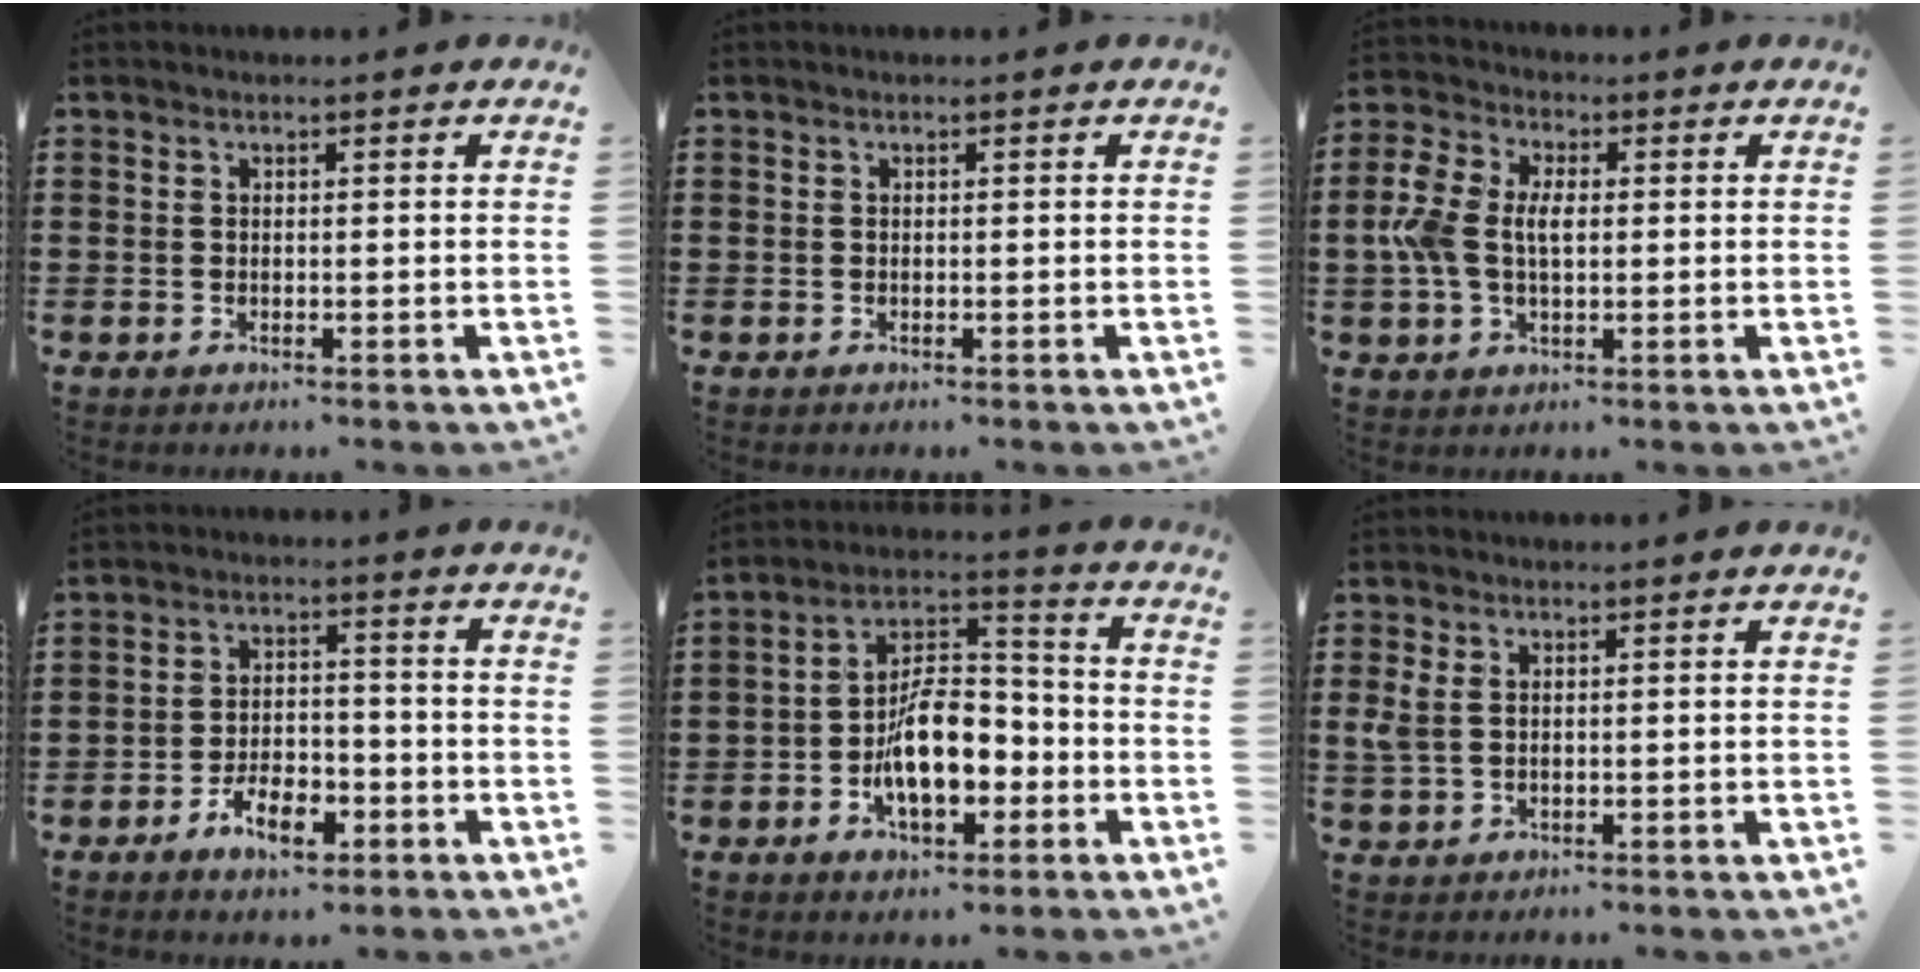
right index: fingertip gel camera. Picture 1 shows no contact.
{"total": 0.0}
{"total": 6.3, "force": [-0.2, 3.9, 5.0], "torque": [-0.127, 0.003, -0.013]}
{"total": 6.5, "force": [-3.8, 2.9, 4.4], "torque": [-0.083, 0.008, -0.070]}
{"total": 10.6, "force": [-3.5, 5.6, 8.3], "torque": [-0.148, 0.000, -0.063]}
{"total": 2.5, "force": [0.4, 1.5, 2.0], "torque": [-0.058, 0.001, 0.002]}